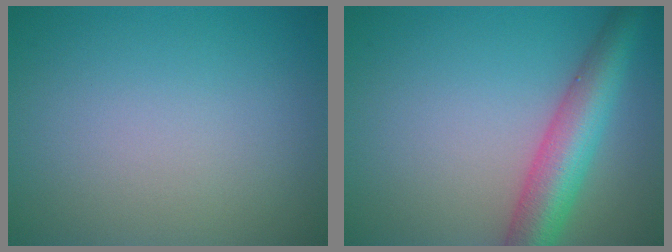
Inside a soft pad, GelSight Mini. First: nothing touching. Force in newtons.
{"total": 6.5, "press": 6.5, "slide": 0.2}